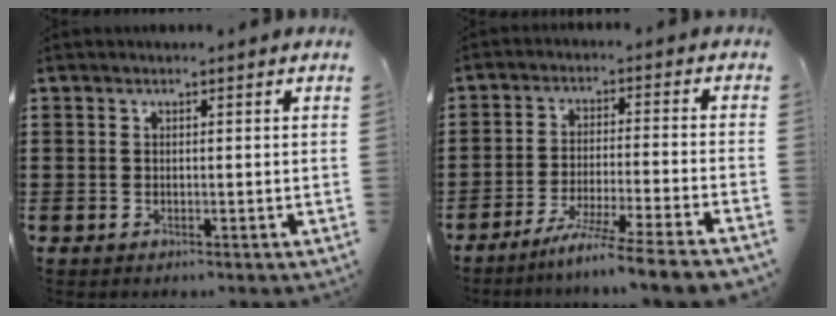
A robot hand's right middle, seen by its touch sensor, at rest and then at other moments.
{"total": 7.0, "force": [-6.0, -1.3, 3.3], "torque": [-0.060, -0.022, -0.119]}